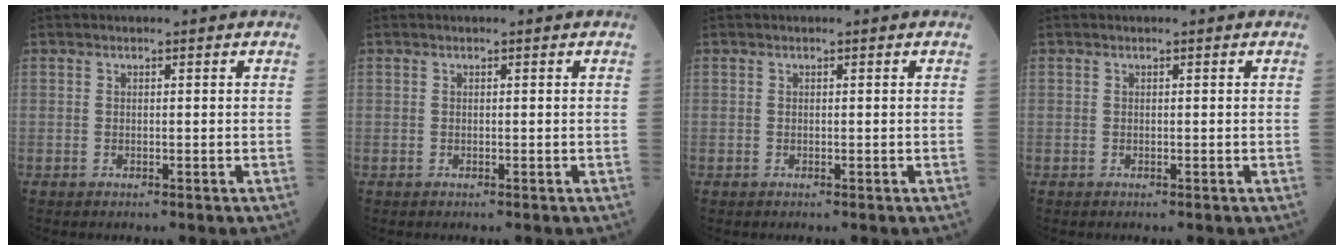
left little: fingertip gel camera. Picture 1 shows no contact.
{"total": 0.0}
{"total": 0.0}
{"total": 0.0}